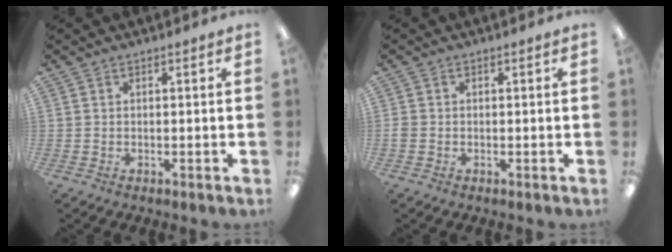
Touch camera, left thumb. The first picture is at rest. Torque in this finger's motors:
{"motor_torque": [-0.12, 0.07, 0.08, -0.04, 0.00]}